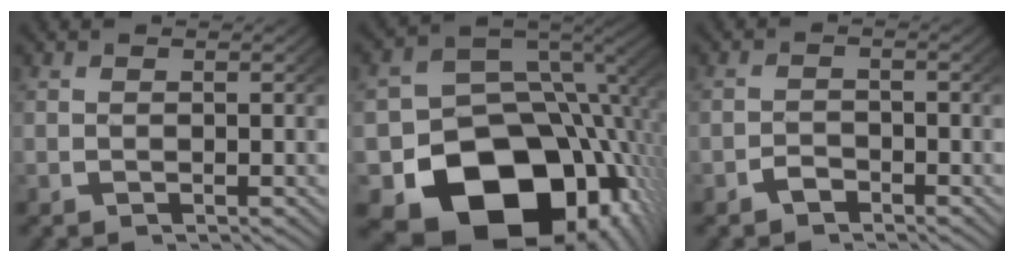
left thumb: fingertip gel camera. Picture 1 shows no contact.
{"total": 21.2, "force": [-7.0, 14.4, 13.9], "torque": [-0.254, -0.083, -0.079]}
{"total": 1.5, "force": [-1.2, 0.7, 0.3], "torque": [-0.005, -0.006, -0.022]}